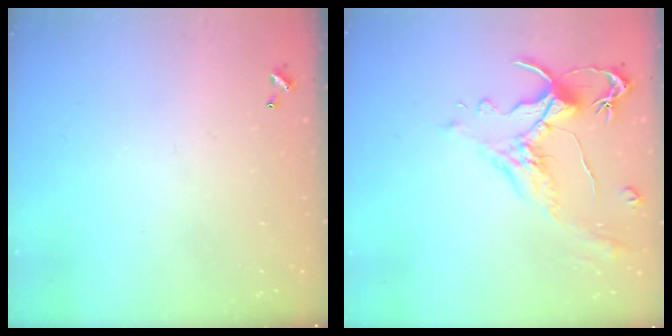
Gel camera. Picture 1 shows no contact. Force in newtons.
{"total": 1.5, "press": 1.0, "slide": 1.1}